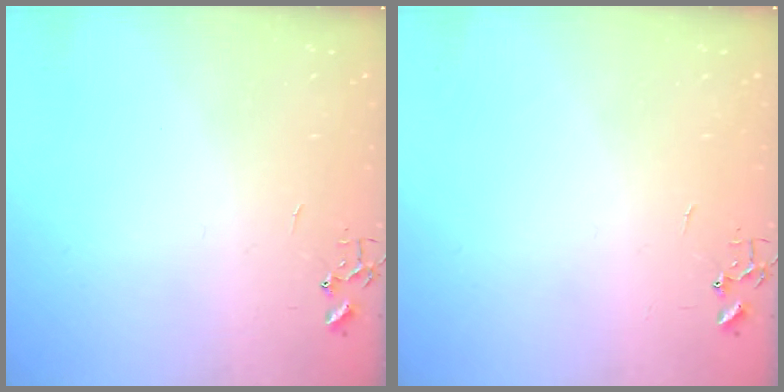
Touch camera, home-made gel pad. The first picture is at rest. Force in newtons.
{"total": 0.0}